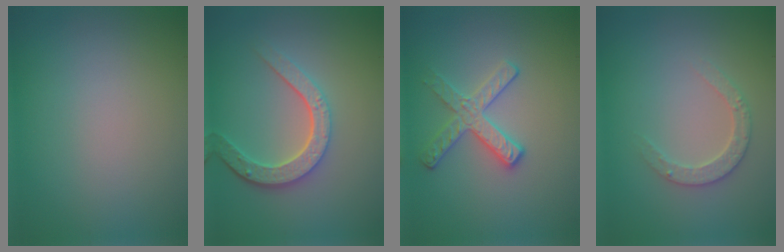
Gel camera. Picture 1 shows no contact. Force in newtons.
{"total": 4.4, "press": 3.4, "slide": 2.8}
{"total": 2.8, "press": 2.7, "slide": 0.5}
{"total": 2.4, "press": 2.3, "slide": 0.5}